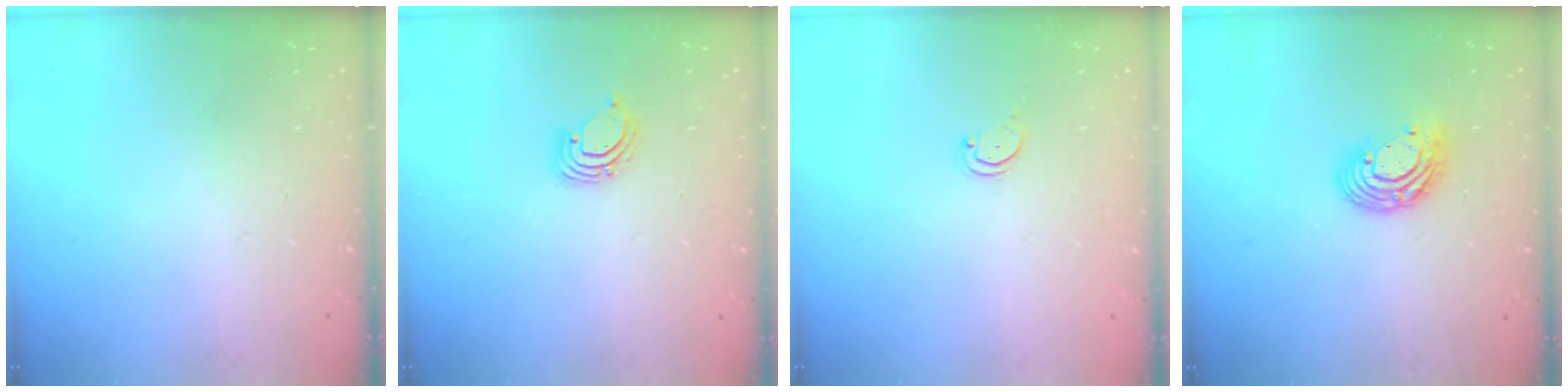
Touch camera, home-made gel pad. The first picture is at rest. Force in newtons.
{"total": 2.6, "press": 2.6, "slide": 0.2}
{"total": 1.6, "press": 1.6, "slide": 0.4}
{"total": 9.9, "press": 9.9, "slide": 0.8}